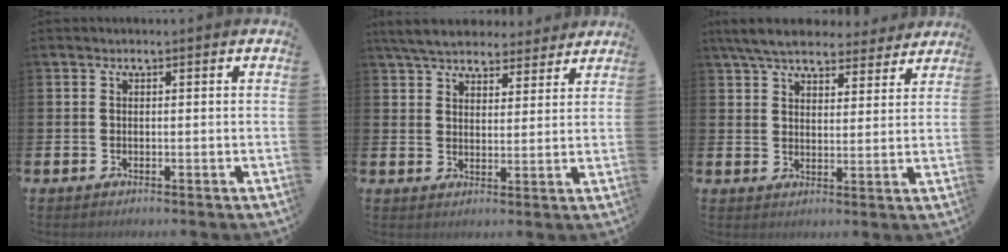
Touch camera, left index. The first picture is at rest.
{"total": 6.2, "force": [5.8, 1.7, 1.3], "torque": [-0.040, -0.026, 0.104]}
{"total": 6.9, "force": [6.4, 1.8, 1.9], "torque": [-0.054, -0.028, 0.116]}